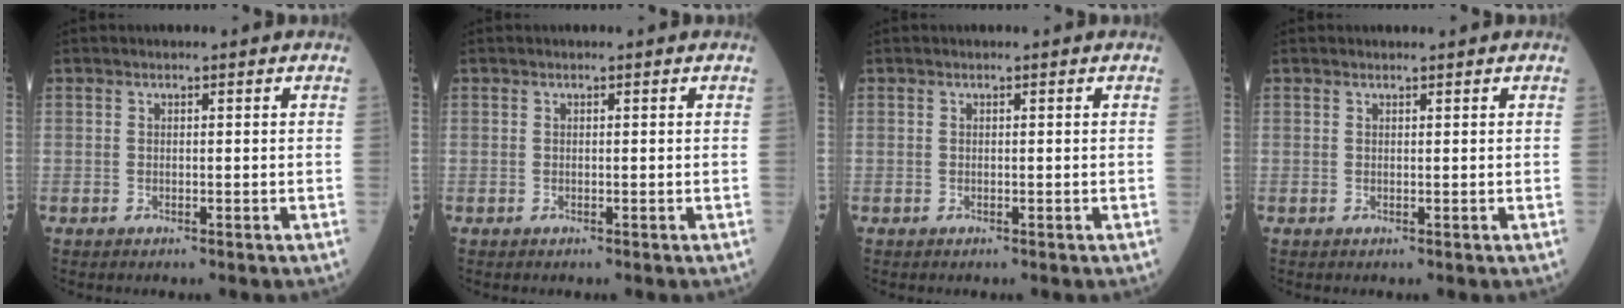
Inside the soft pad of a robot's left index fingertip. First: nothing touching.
{"total": 0.0}
{"total": 0.0}
{"total": 0.0}